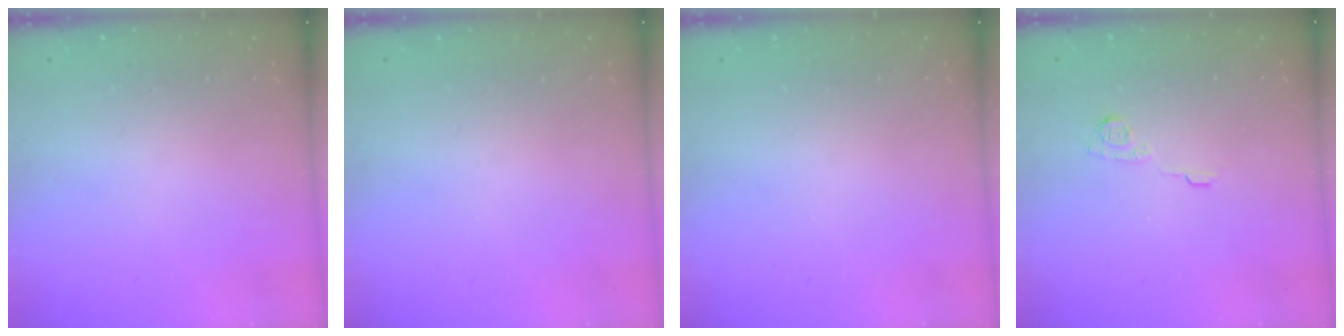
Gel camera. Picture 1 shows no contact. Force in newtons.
{"total": 0.0}
{"total": 0.0}
{"total": 5.9, "press": 5.9, "slide": 0.7}